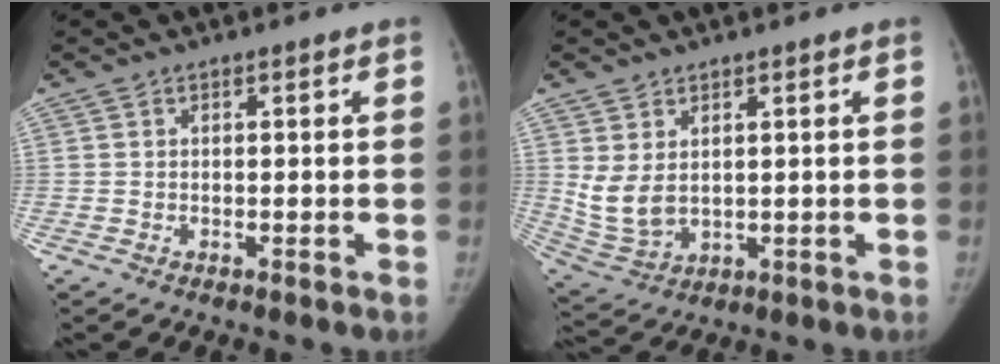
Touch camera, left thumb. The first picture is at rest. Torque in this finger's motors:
{"motor_torque": [0.07, 0.09, 0.56, -0.56, 0.08]}